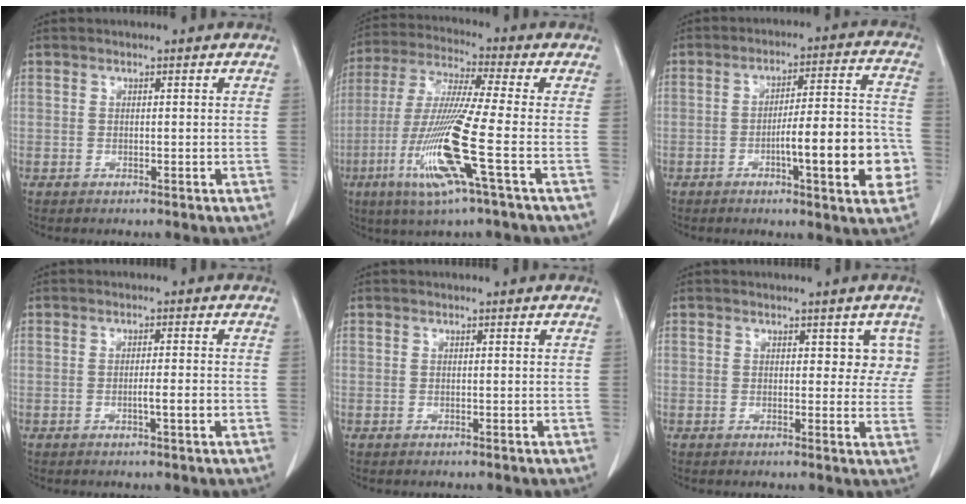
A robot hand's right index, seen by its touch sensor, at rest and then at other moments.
{"total": 14.5, "force": [-4.9, -0.9, 13.7], "torque": [-0.286, -0.025, -0.099]}
{"total": 13.6, "force": [-3.9, 2.0, 12.8], "torque": [-0.176, 0.017, -0.052]}
{"total": 2.6, "force": [-0.7, 0.0, 2.5], "torque": [-0.041, -0.001, -0.010]}
{"total": 0.0}
{"total": 3.7, "force": [1.6, 2.3, 2.4], "torque": [-0.007, 0.004, 0.015]}